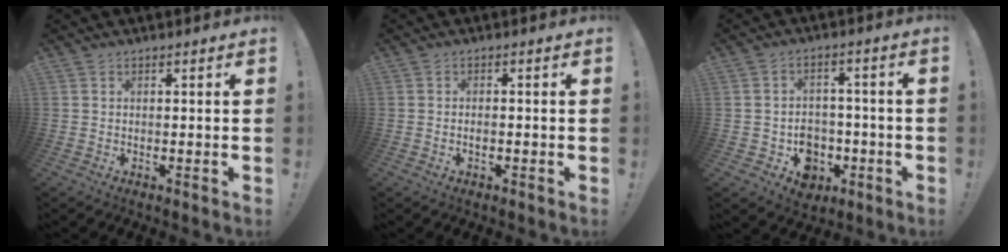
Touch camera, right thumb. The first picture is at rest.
{"total": 0.8, "force": [-0.4, 0.3, 0.6], "torque": [-0.010, 0.002, -0.008]}
{"total": 7.8, "force": [-2.7, 6.8, 2.7], "torque": [-0.036, 0.016, -0.039]}